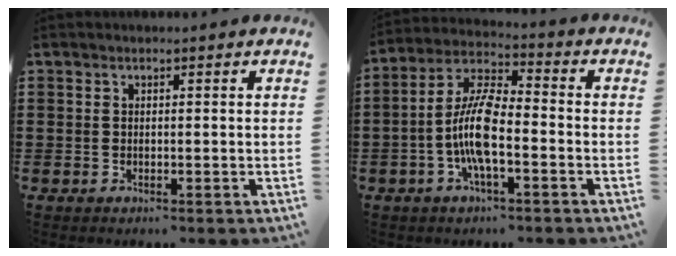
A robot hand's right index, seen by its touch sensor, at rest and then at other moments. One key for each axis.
{"total": 9.5, "fx": -2.4, "fy": 2.8, "fz": 8.8, "tx": -0.203, "ty": -0.013, "tz": -0.052}